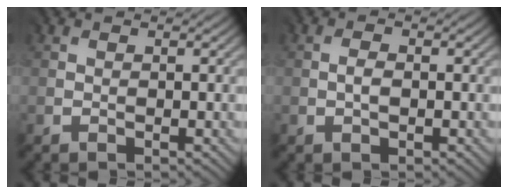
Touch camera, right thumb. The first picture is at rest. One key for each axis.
{"total": 1.0, "fx": -0.4, "fy": 0.5, "fz": 0.8, "tx": -0.013, "ty": 0.000, "tz": -0.005}